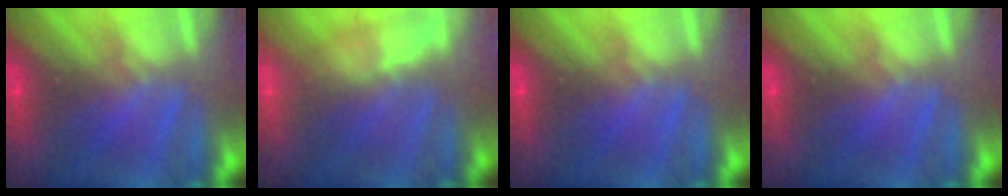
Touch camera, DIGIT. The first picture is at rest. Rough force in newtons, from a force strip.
{"total": 3.0}
{"total": 0.0}
{"total": 0.0}